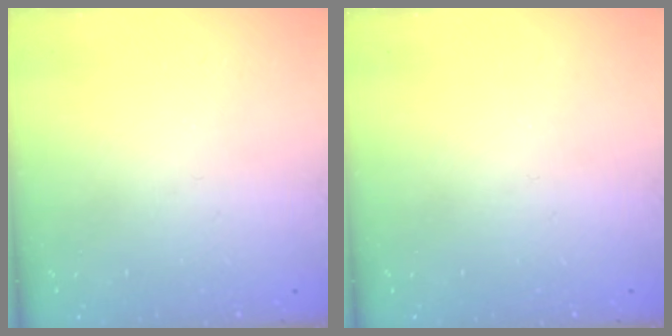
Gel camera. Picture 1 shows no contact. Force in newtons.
{"total": 0.0}